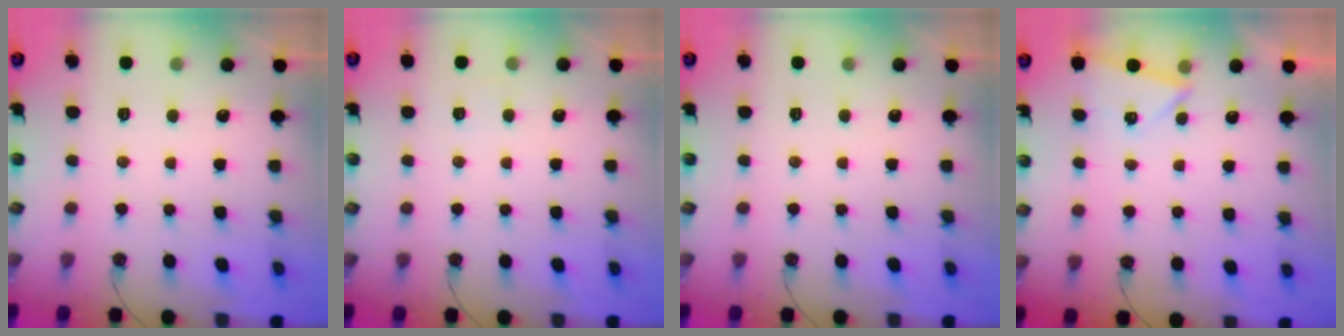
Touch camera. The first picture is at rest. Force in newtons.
{"total": 2.7, "press": 2.4, "slide": 1.3}
{"total": 0.0}
{"total": 2.7, "press": 2.5, "slide": 1.1}